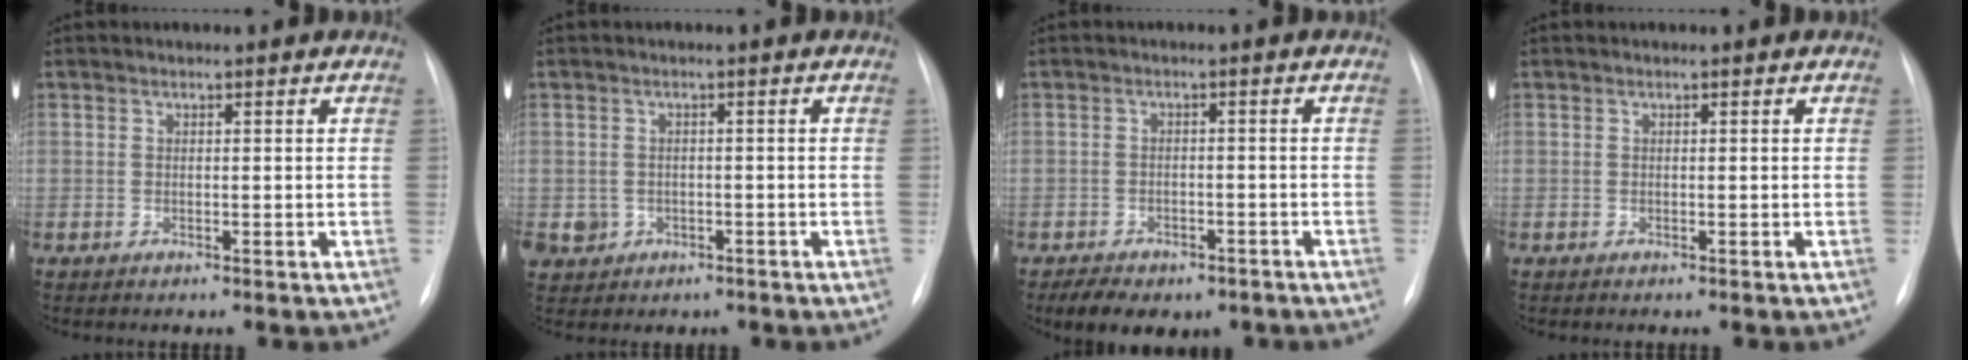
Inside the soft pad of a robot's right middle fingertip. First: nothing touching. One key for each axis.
{"total": 3.6, "fx": -1.3, "fy": 3.4, "fz": 0.4, "tx": -0.009, "ty": 0.007, "tz": -0.010}
{"total": 9.1, "fx": -6.6, "fy": 4.7, "fz": 4.1, "tx": -0.059, "ty": 0.008, "tz": -0.086}
{"total": 0.0}